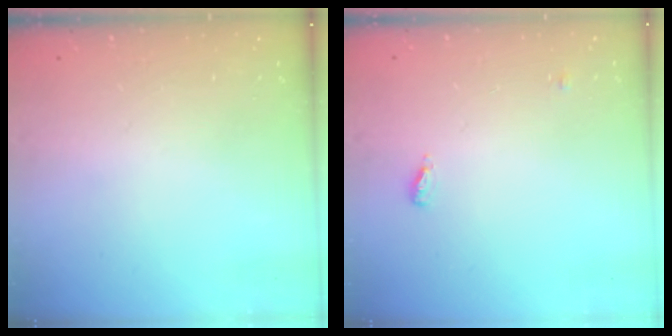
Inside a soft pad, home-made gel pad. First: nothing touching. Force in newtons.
{"total": 4.6, "press": 4.5, "slide": 0.7}